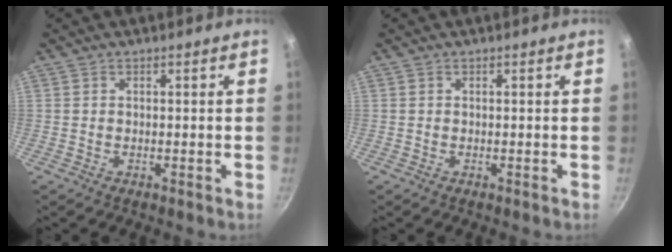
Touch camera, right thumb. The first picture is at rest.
{"total": 0.0}